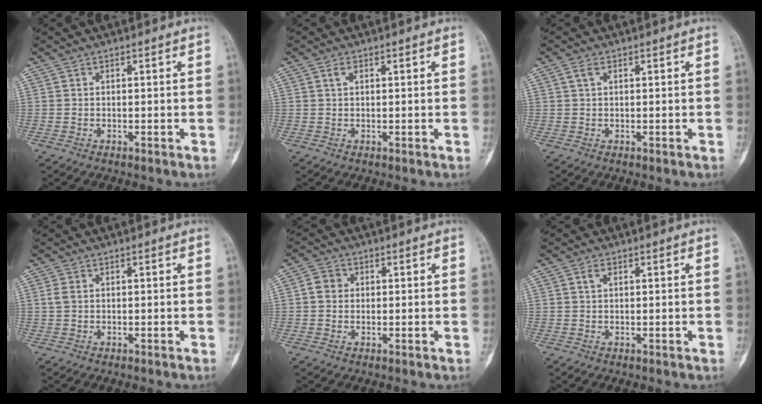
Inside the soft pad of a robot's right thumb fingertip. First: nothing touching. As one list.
[{"total": 1.3, "force": [0.5, 0.8, 1.0], "torque": [-0.021, 0.005, 0.011]}, {"total": 1.6, "force": [0.6, 0.8, 1.2], "torque": [-0.030, 0.007, 0.014]}, {"total": 1.2, "force": [0.1, 0.6, 1.0], "torque": [-0.030, 0.002, 0.003]}, {"total": 3.0, "force": [0.2, 2.6, 1.3], "torque": [-0.014, 0.007, -0.002]}, {"total": 1.3, "force": [0.5, 0.8, 1.0], "torque": [-0.021, 0.005, 0.011]}]